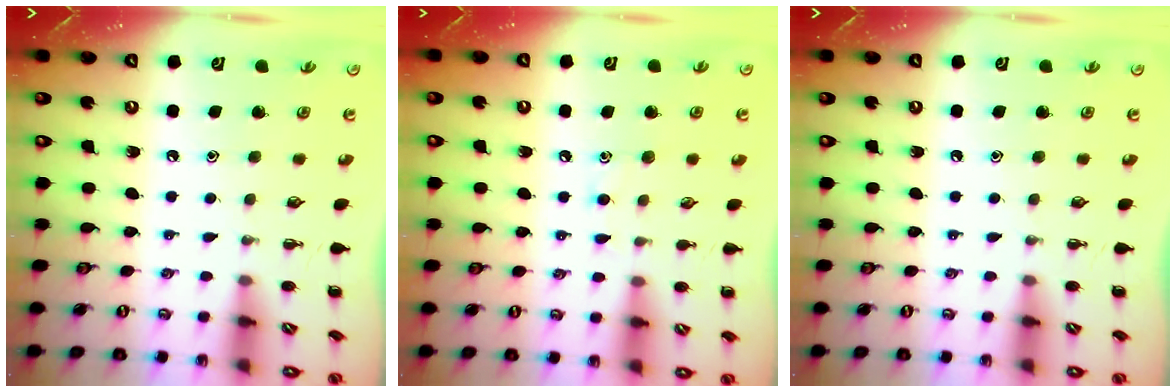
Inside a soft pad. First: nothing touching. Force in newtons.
{"total": 5.3, "press": 5.0, "slide": 1.7}
{"total": 0.0}